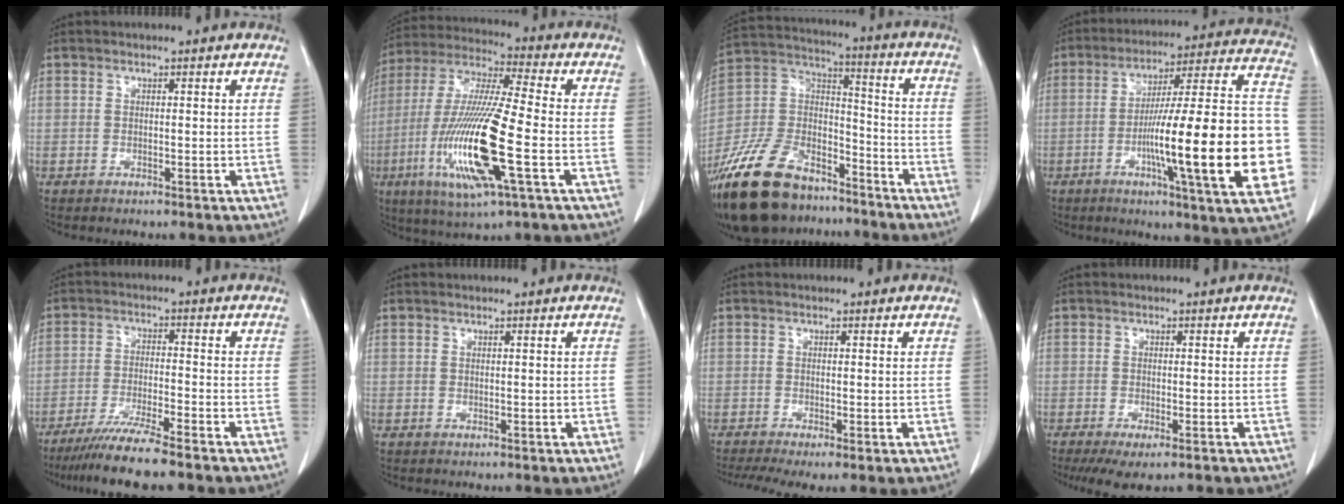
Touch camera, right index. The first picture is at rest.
{"total": 18.5, "force": [-5.0, 1.4, 17.8], "torque": [-0.374, -0.020, -0.092]}
{"total": 22.5, "force": [-16.7, 10.6, 10.7], "torque": [-0.271, 0.006, -0.304]}
{"total": 25.5, "force": [-6.1, 1.4, 24.7], "torque": [-0.289, 0.009, -0.094]}
{"total": 9.0, "force": [-7.3, -0.5, 5.2], "torque": [-0.082, -0.027, -0.124]}
{"total": 0.0}
{"total": 5.4, "force": [-3.1, 1.6, 4.1], "torque": [-0.074, -0.012, -0.056]}
{"total": 5.6, "force": [-3.9, 1.4, 3.8], "torque": [-0.054, -0.014, -0.060]}